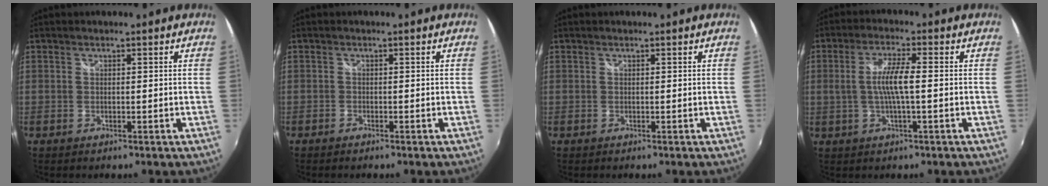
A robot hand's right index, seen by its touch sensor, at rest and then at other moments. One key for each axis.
{"total": 1.0, "fx": -0.9, "fy": 0.5, "fz": 0.2, "tx": -0.009, "ty": -0.001, "tz": -0.018}
{"total": 0.0}
{"total": 6.3, "fx": -0.3, "fy": 0.6, "fz": 6.2, "tx": -0.117, "ty": 0.000, "tz": -0.002}